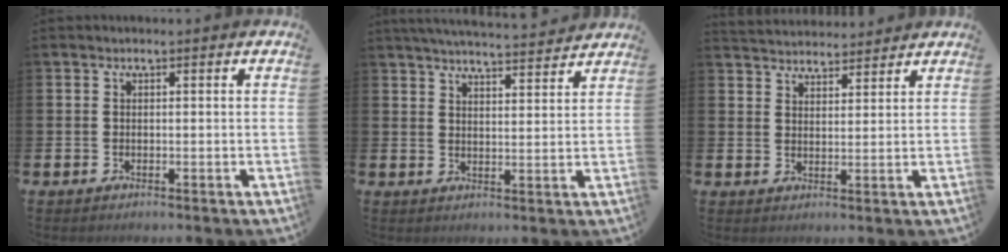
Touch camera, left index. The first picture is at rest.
{"total": 4.9, "force": [4.9, 0.1, 0.5], "torque": [-0.016, -0.034, 0.085]}
{"total": 4.0, "force": [3.9, 0.8, -0.2], "torque": [-0.008, -0.019, 0.071]}